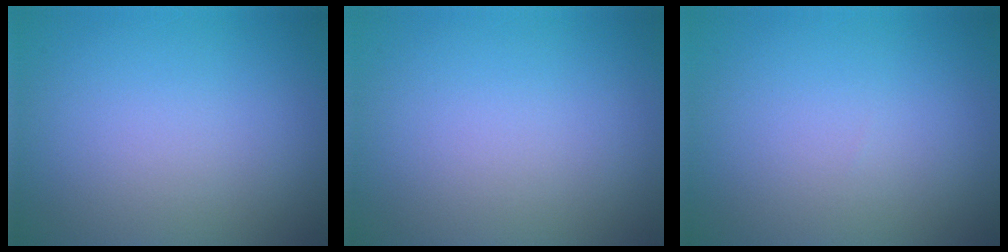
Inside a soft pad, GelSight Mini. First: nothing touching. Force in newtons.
{"total": 0.0}
{"total": 0.0}